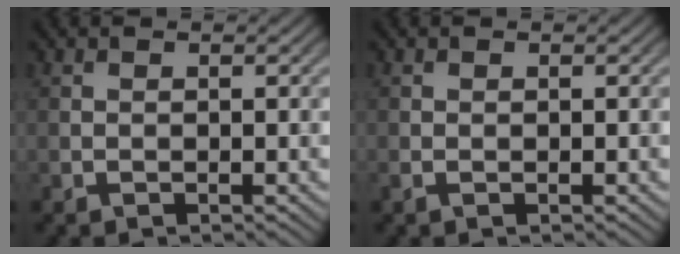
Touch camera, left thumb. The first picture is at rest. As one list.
[{"total": 0.5, "force": [-0.1, 0.2, 0.4], "torque": [-0.011, 0.000, -0.001]}]